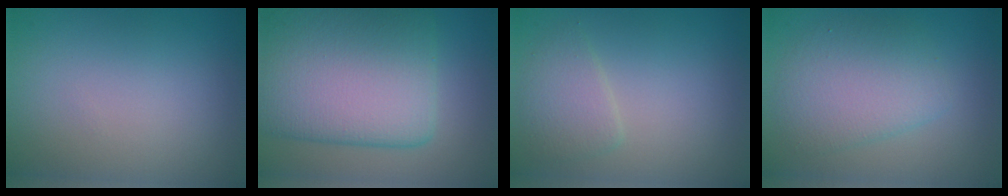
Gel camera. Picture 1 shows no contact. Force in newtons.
{"total": 11.9, "press": 11.9, "slide": 0.4}
{"total": 2.3, "press": 2.3, "slide": 0.1}
{"total": 4.5, "press": 4.5, "slide": 0.1}